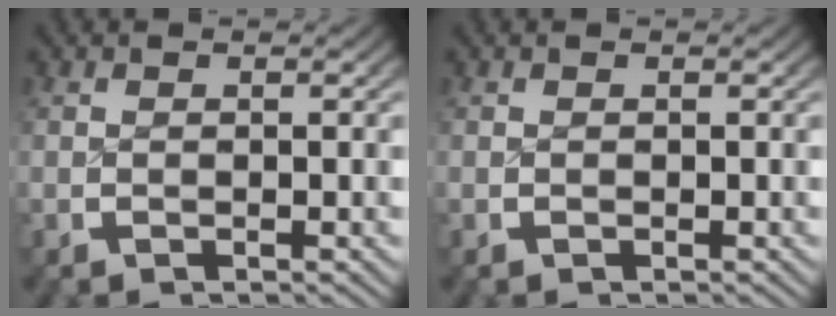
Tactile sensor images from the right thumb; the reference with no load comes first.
{"total": 0.0}